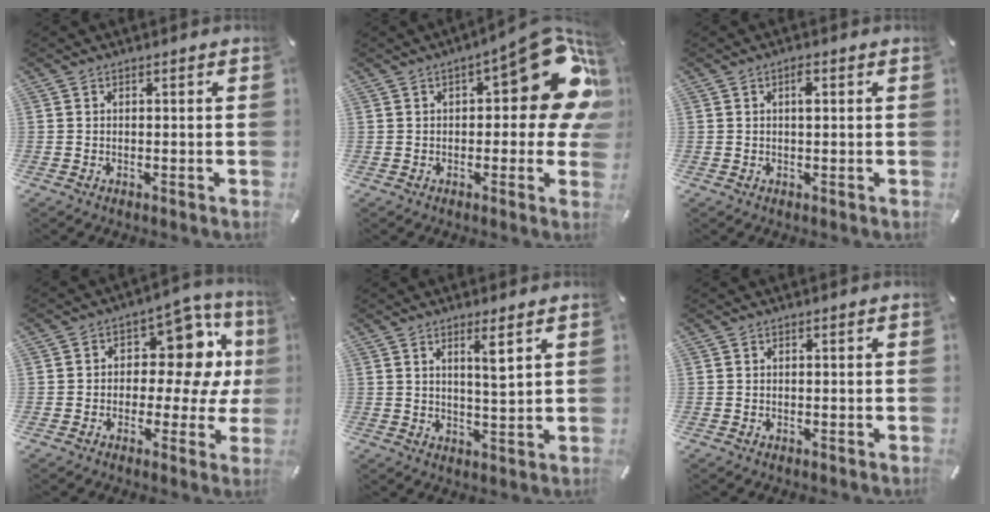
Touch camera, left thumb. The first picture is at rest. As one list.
[{"total": 19.5, "force": [6.0, 8.0, 16.7], "torque": [-0.195, -0.044, 0.093]}, {"total": 2.3, "force": [0.6, 0.8, 2.1], "torque": [-0.036, 0.003, 0.006]}, {"total": 14.8, "force": [3.2, 9.1, 11.1], "torque": [-0.141, -0.026, 0.052]}, {"total": 5.3, "force": [2.8, 0.1, 4.5], "torque": [-0.080, -0.014, 0.040]}, {"total": 0.0}]